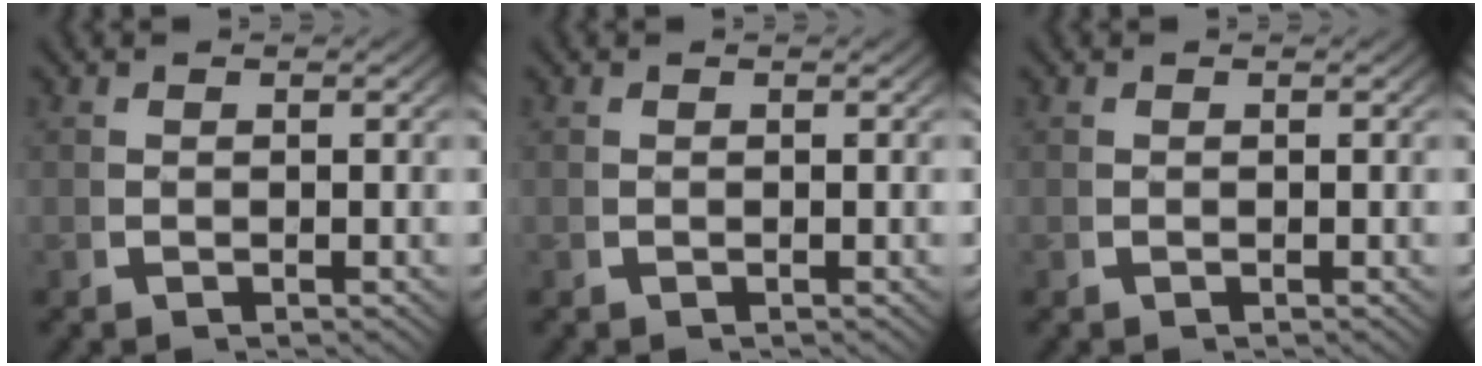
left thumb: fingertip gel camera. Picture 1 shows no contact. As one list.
[{"total": 0.0}, {"total": 0.0}]